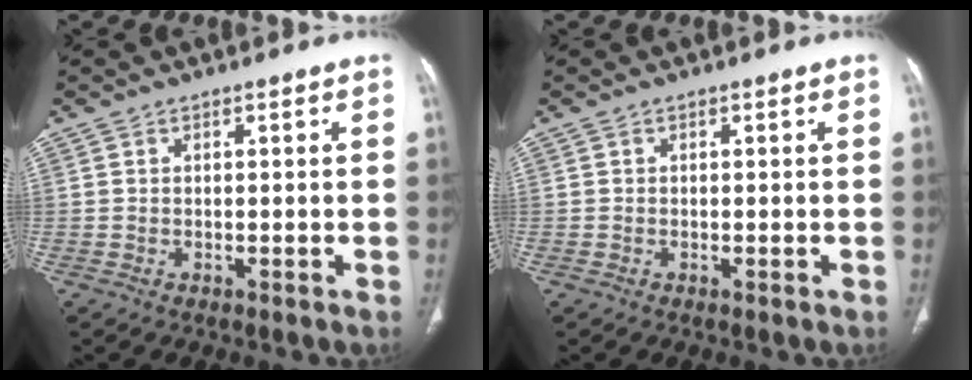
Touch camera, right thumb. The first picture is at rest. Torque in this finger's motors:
{"motor_torque": [-0.19, -0.01, -0.24, 0.11, 0.05]}